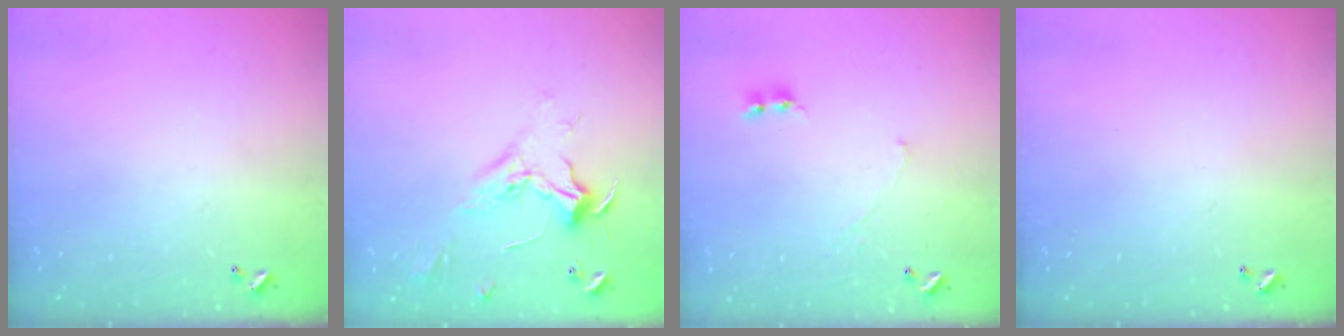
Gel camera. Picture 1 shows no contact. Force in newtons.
{"total": 2.5, "press": 2.3, "slide": 0.8}
{"total": 0.7, "press": 0.4, "slide": 0.5}
{"total": 0.0}